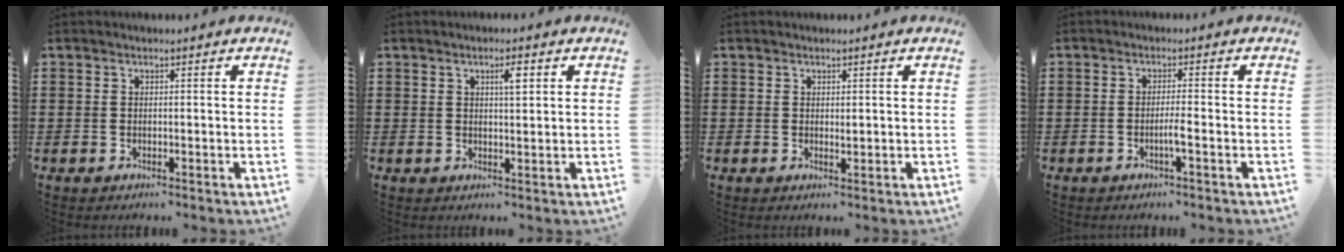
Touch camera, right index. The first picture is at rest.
{"total": 2.9, "force": [1.2, 0.6, 2.5], "torque": [-0.044, 0.003, 0.016]}
{"total": 0.8, "force": [0.3, 0.4, 0.6], "torque": [-0.012, 0.002, 0.005]}
{"total": 2.4, "force": [-1.0, -0.2, 2.2], "torque": [-0.038, -0.003, -0.019]}